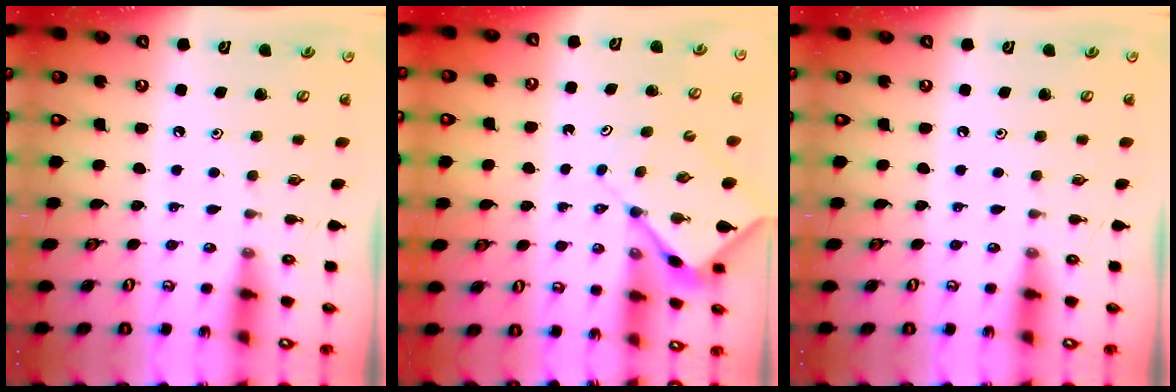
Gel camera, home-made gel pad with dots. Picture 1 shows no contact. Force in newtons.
{"total": 7.1, "press": 7.1, "slide": 0.6}
{"total": 0.0}